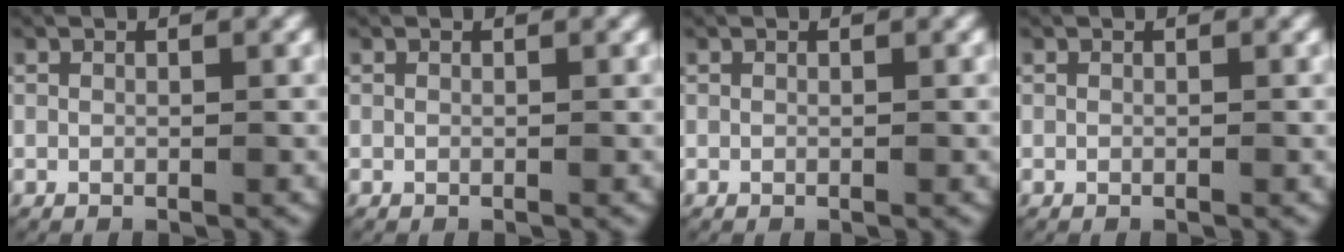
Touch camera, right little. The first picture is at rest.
{"total": 0.0}
{"total": 0.0}
{"total": 0.0}